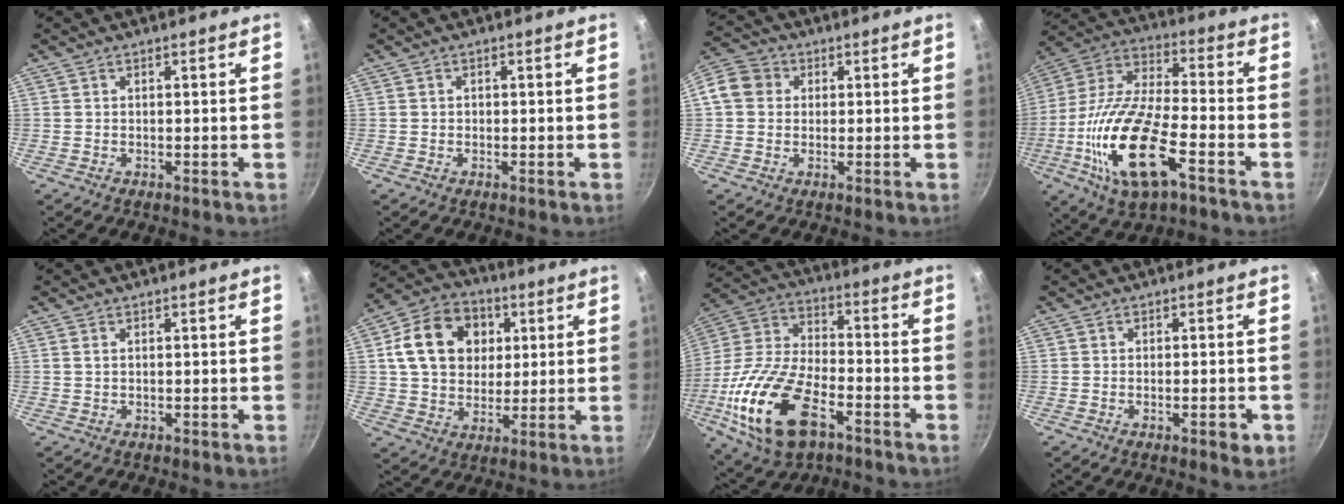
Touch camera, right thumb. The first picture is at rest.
{"total": 0.9, "force": [0.1, 0.8, 0.3], "torque": [-0.002, 0.003, 0.000]}
{"total": 8.0, "force": [1.2, 7.0, 3.6], "torque": [-0.046, 0.018, 0.004]}
{"total": 21.2, "force": [-7.8, 8.1, 18.0], "torque": [-0.350, 0.023, -0.160]}
{"total": 0.9, "force": [0.3, 0.5, 0.6], "torque": [-0.012, 0.001, 0.006]}
{"total": 16.2, "force": [4.2, 12.7, 9.1], "torque": [-0.130, 0.009, 0.063]}
{"total": 21.9, "force": [-8.8, 11.4, 16.6], "torque": [-0.328, 0.029, -0.172]}
{"total": 3.6, "force": [-1.5, 1.0, 3.1], "torque": [-0.038, 0.002, -0.022]}